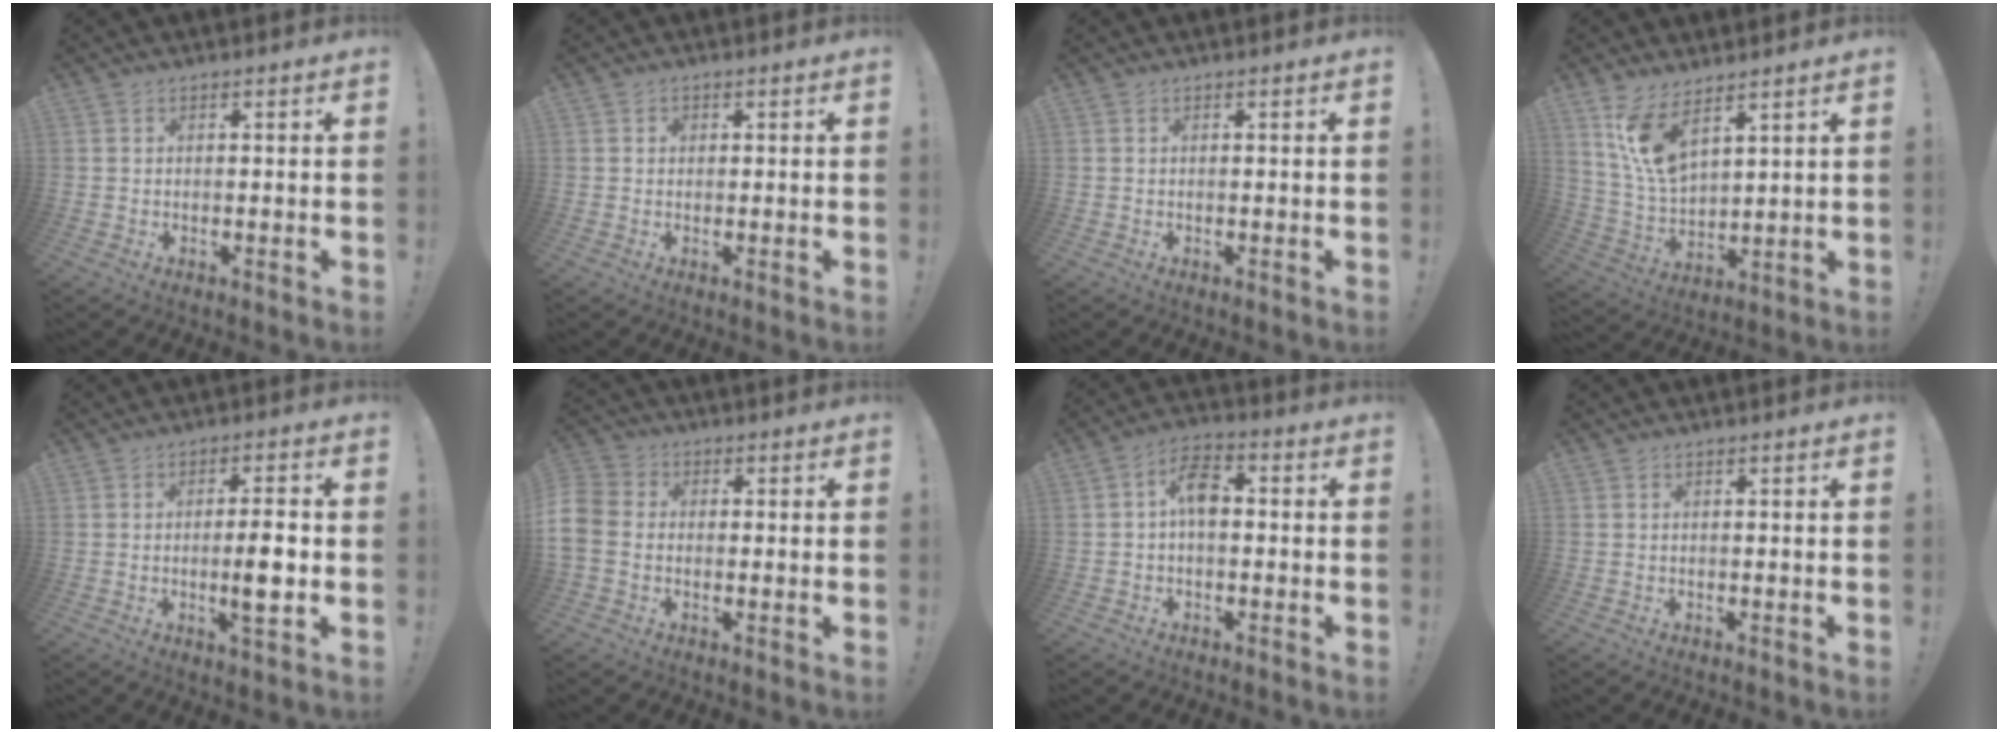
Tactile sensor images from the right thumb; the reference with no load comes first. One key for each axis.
{"total": 0.8, "fx": 0.2, "fy": 0.8, "fz": 0.2, "tx": 0.002, "ty": -0.001, "tz": 0.002}
{"total": 0.0}
{"total": 11.7, "fx": 7.8, "fy": 5.0, "fz": 7.1, "tx": -0.150, "ty": -0.040, "tz": 0.149}
{"total": 7.3, "fx": -1.0, "fy": 1.2, "fz": 7.2, "tx": -0.109, "ty": -0.004, "tz": -0.022}
{"total": 6.6, "fx": -1.2, "fy": 5.3, "fz": 3.8, "tx": -0.090, "ty": 0.013, "tz": -0.019}
{"total": 7.7, "fx": 0.0, "fy": 4.5, "fz": 6.3, "tx": -0.104, "ty": 0.011, "tz": -0.001}
{"total": 0.0}